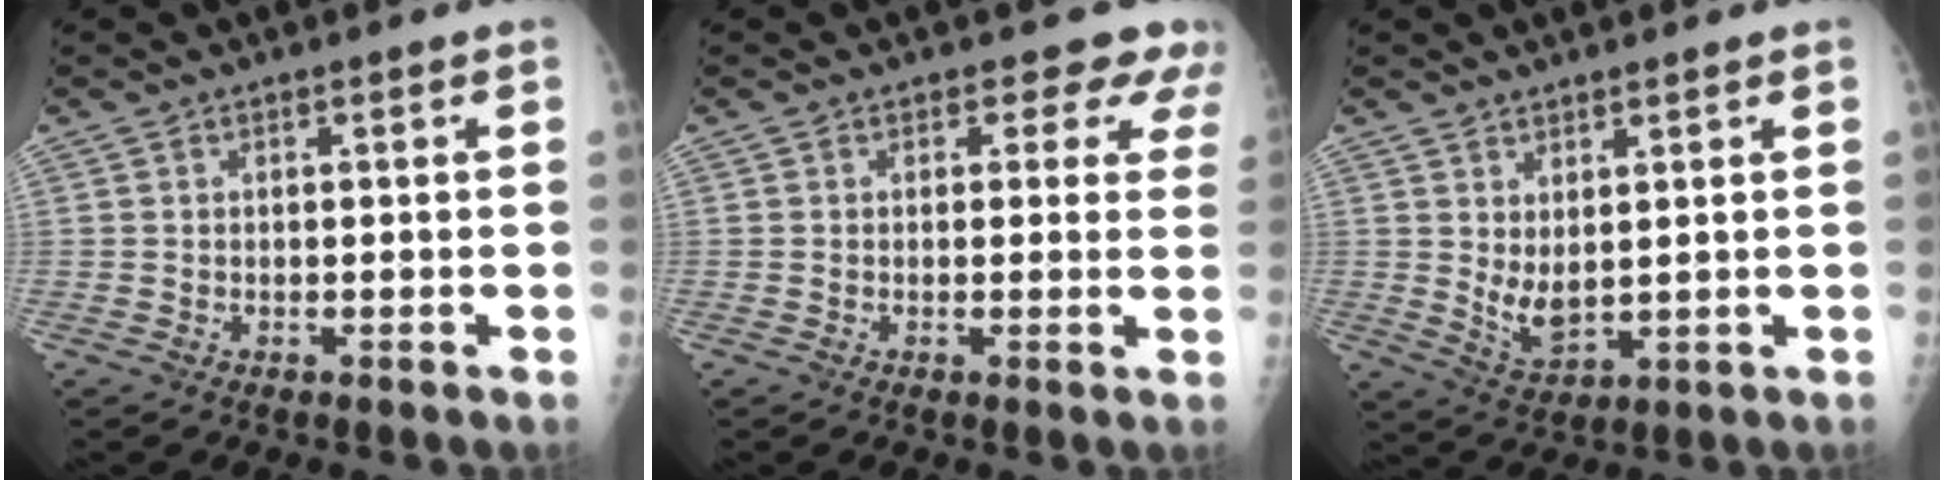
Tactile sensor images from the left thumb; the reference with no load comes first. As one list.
[{"total": 5.5, "force": [4.3, 3.1, 1.2], "torque": [0.028, -0.018, 0.029]}, {"total": 5.8, "force": [1.8, 2.8, 4.8], "torque": [-0.079, -0.023, 0.046]}]